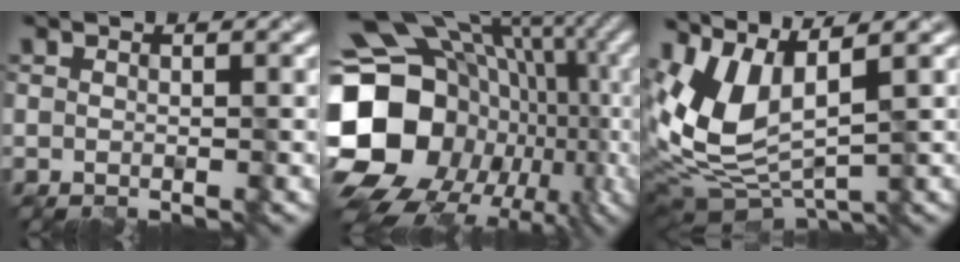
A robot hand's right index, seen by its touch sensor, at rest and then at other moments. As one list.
[{"total": 20.2, "force": [-2.1, 17.1, 10.6], "torque": [-0.189, -0.002, -0.055]}, {"total": 6.8, "force": [2.3, 3.1, 5.6], "torque": [-0.129, -0.013, 0.053]}]